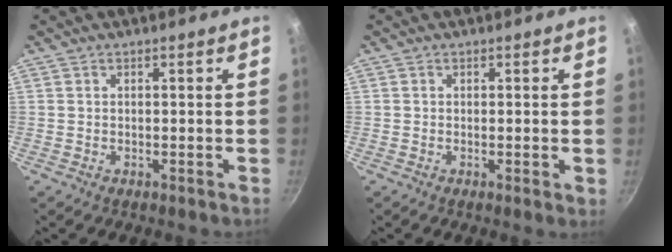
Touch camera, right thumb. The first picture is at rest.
{"total": 1.1, "force": [-0.1, 0.2, 1.1], "torque": [-0.017, -0.003, -0.004]}